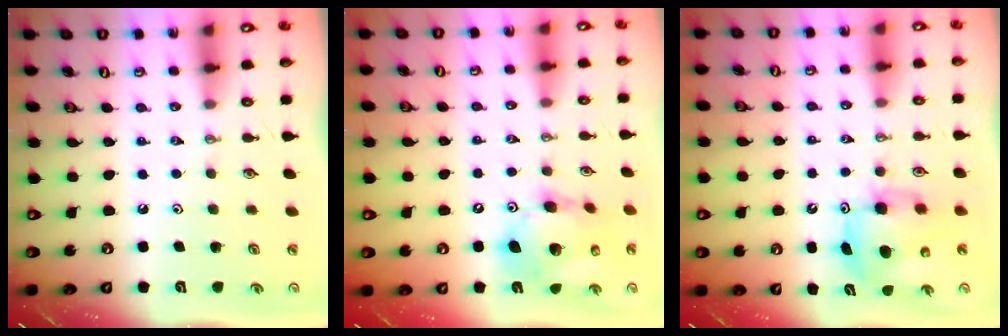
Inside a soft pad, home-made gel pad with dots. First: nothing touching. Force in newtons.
{"total": 14.4, "press": 14.2, "slide": 2.7}
{"total": 7.8, "press": 7.7, "slide": 0.4}